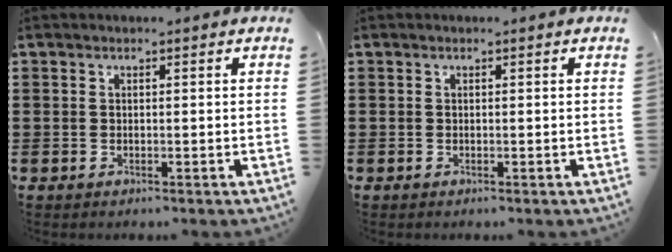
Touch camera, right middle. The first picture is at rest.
{"total": 0.0}